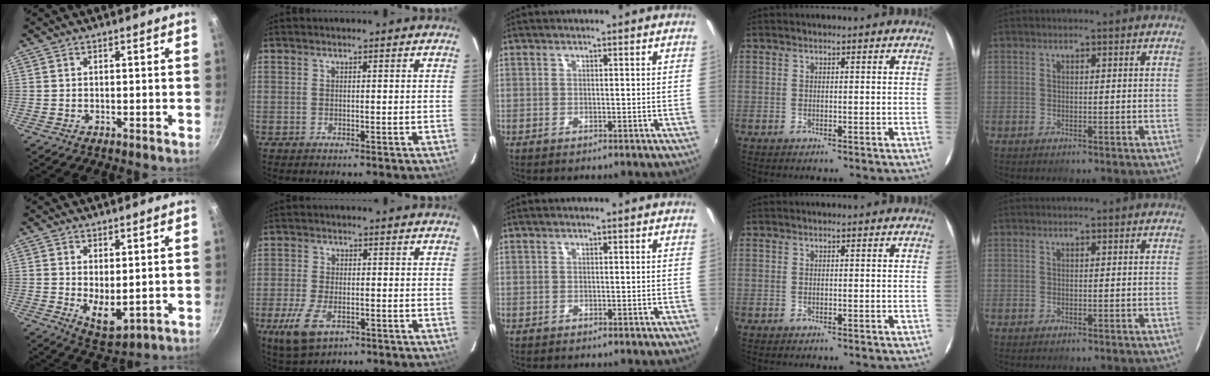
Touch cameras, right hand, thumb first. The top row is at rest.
{"thumb": {"total": 7.0, "force": [0.8, 3.5, 6.0], "torque": [-0.082, -0.026, 0.030]}, "index": {"total": 8.7, "force": [-4.1, 4.4, 6.4], "torque": [-0.153, -0.020, -0.074]}}